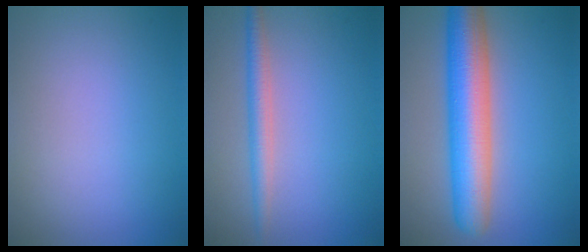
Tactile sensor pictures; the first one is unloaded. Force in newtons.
{"total": 2.4, "press": 2.4, "slide": 0.1}
{"total": 8.6, "press": 8.6, "slide": 0.3}